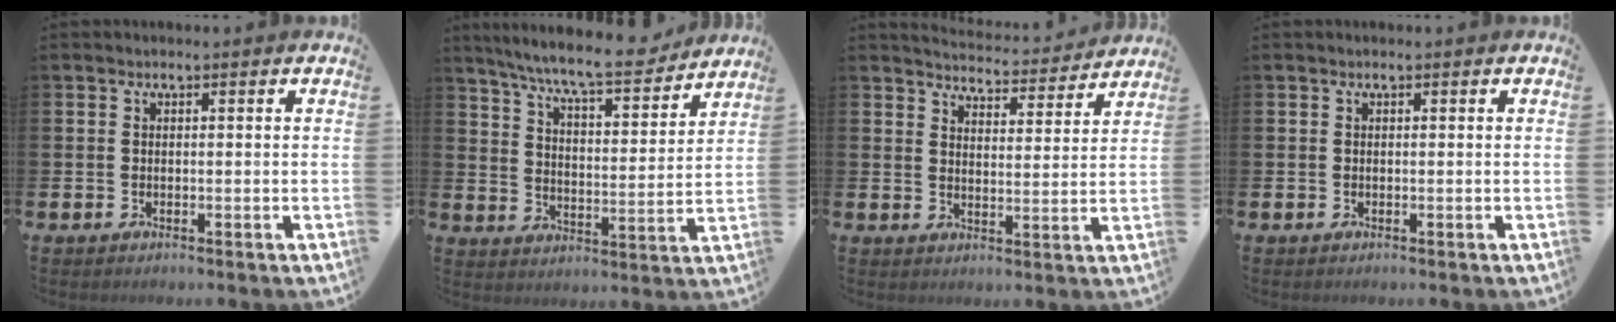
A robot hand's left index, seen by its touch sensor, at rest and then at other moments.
{"total": 9.0, "force": [8.2, 0.9, 3.6], "torque": [-0.096, -0.049, 0.141]}
{"total": 4.7, "force": [4.7, 0.4, 0.2], "torque": [-0.019, -0.036, 0.081]}
{"total": 0.0}